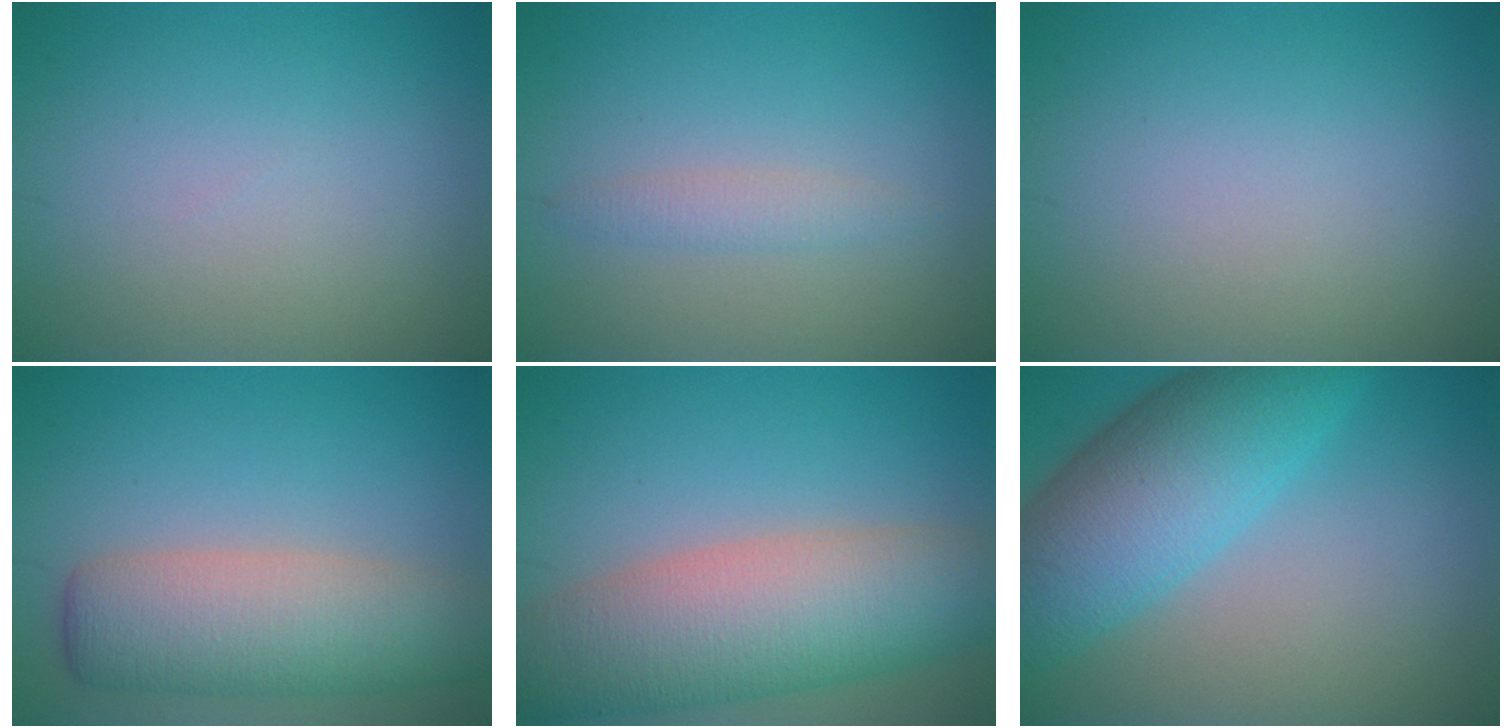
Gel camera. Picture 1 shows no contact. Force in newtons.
{"total": 1.5, "press": 1.4, "slide": 0.1}
{"total": 0.0}
{"total": 7.3, "press": 7.3, "slide": 0.4}
{"total": 10.4, "press": 10.4, "slide": 0.5}
{"total": 9.2, "press": 9.2, "slide": 0.3}